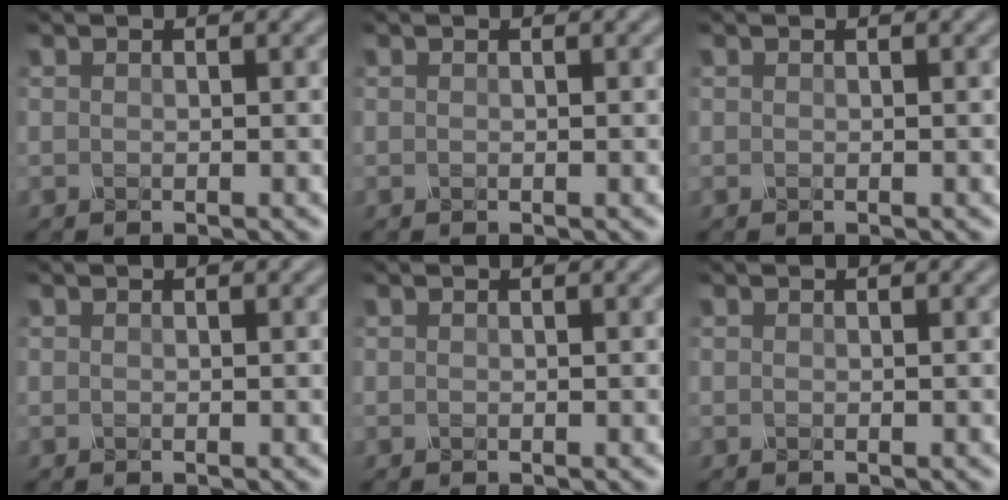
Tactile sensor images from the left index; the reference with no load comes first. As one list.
[{"total": 0.0}, {"total": 0.0}, {"total": 0.0}, {"total": 0.0}, {"total": 0.0}]